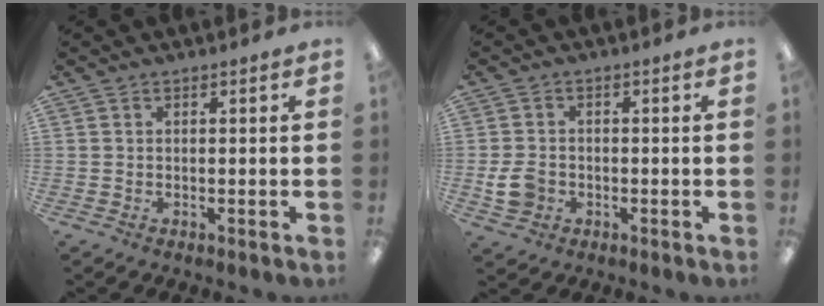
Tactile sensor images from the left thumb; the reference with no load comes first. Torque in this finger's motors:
{"motor_torque": [-0.20, 0.64, 0.27, -0.30, 0.01]}